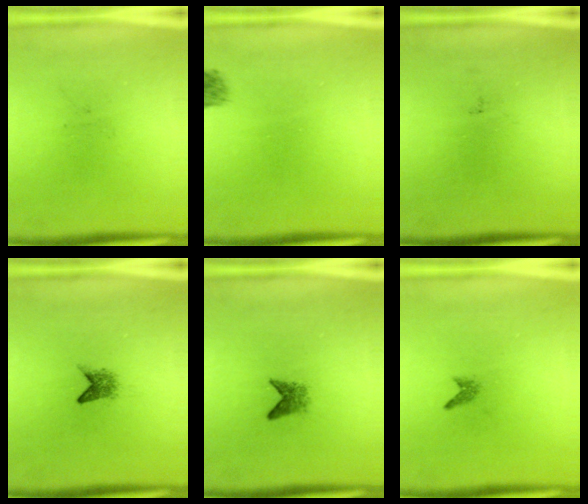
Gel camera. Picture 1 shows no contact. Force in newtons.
{"total": 1.4}
{"total": 0.0}
{"total": 1.8}
{"total": 1.6}
{"total": 0.7}